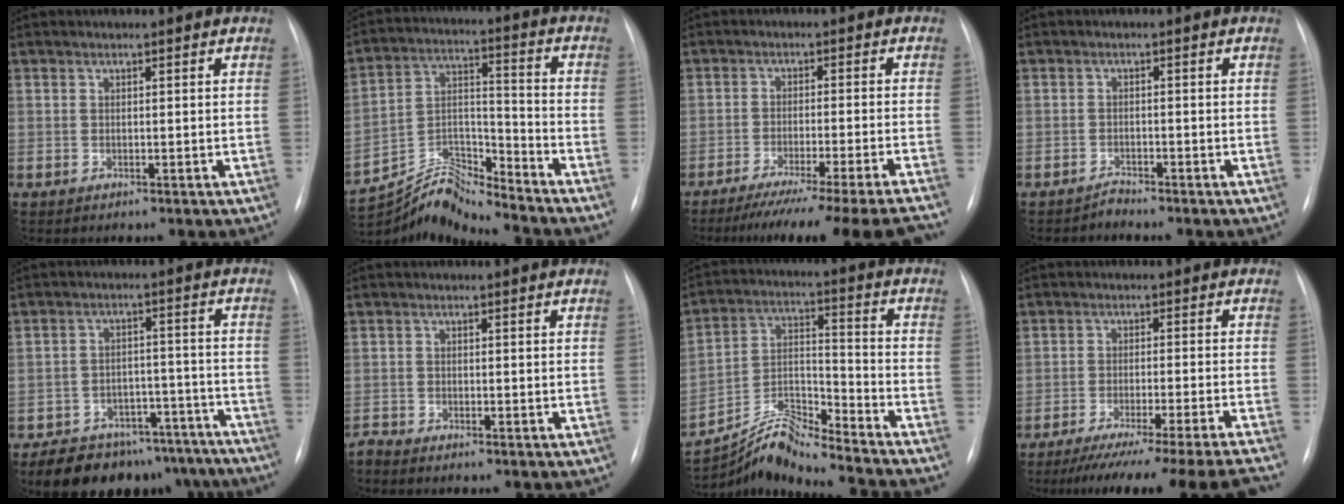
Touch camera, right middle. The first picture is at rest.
{"total": 14.1, "force": [-14.0, -1.3, 1.1], "torque": [-0.026, 0.049, -0.260]}
{"total": 17.5, "force": [-15.3, -2.7, 8.2], "torque": [-0.086, -0.051, -0.221]}
{"total": 1.3, "force": [-1.2, -0.1, -0.3], "torque": [0.013, -0.004, -0.020]}
{"total": 18.1, "force": [-15.3, 7.8, 5.6], "torque": [-0.065, 0.024, -0.198]}
{"total": 1.3, "force": [-1.3, -0.1, -0.1], "torque": [0.005, -0.004, -0.023]}
{"total": 13.7, "force": [-13.4, -1.1, 2.7], "torque": [-0.049, 0.033, -0.238]}
{"total": 18.4, "force": [-16.1, -2.7, 8.3], "torque": [-0.087, -0.051, -0.230]}